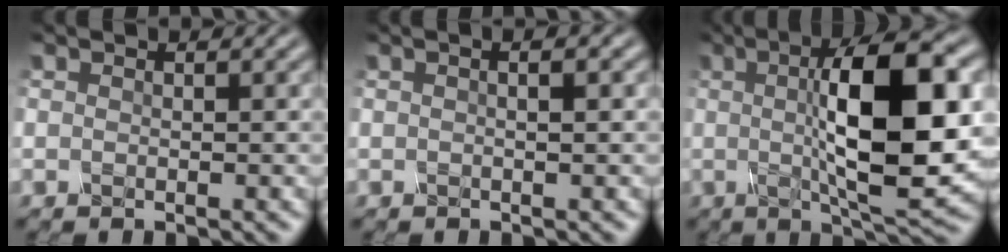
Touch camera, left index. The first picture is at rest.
{"total": 1.9, "force": [0.6, 0.6, 1.7], "torque": [-0.014, -0.001, -0.003]}
{"total": 12.2, "force": [1.1, 3.4, 11.7], "torque": [-0.172, 0.005, 0.018]}